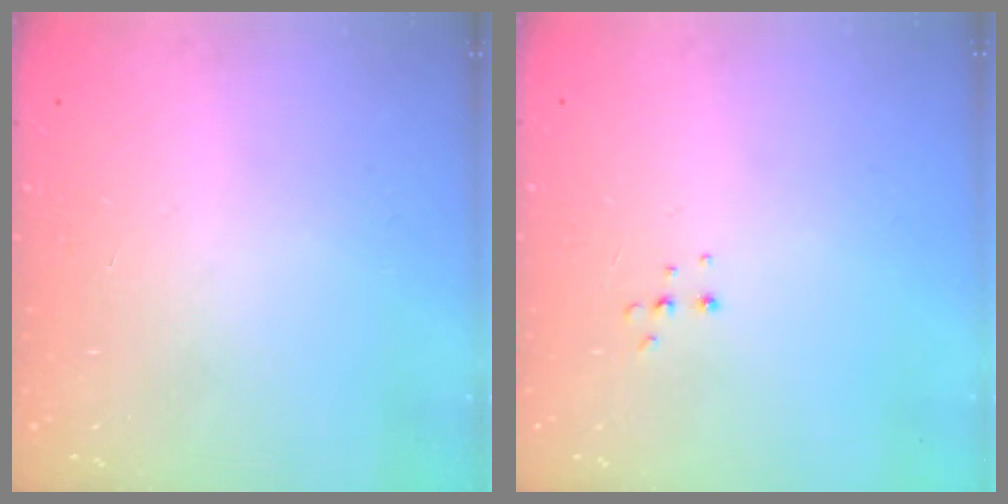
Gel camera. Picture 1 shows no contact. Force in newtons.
{"total": 5.0, "press": 4.9, "slide": 0.9}